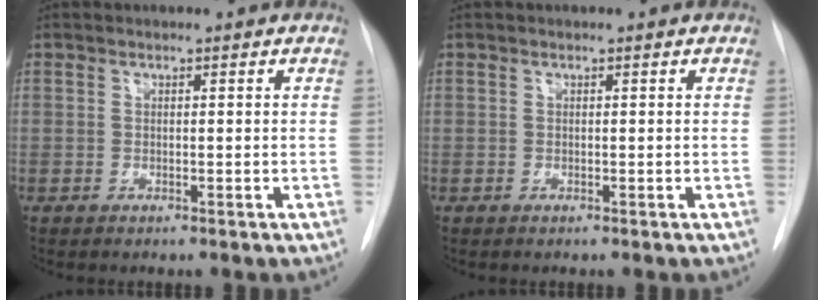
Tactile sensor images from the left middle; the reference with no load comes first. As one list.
[{"total": 0.0}]